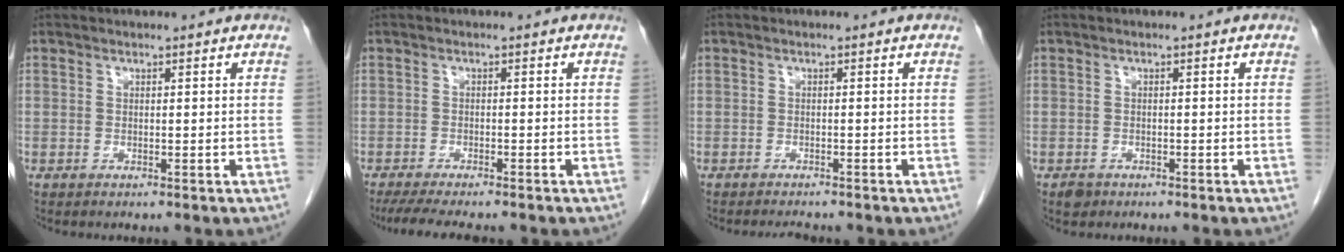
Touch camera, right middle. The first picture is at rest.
{"total": 8.5, "force": [-7.2, 1.2, 4.4], "torque": [-0.066, -0.015, -0.109]}
{"total": 2.4, "force": [-2.2, 0.3, 0.7], "torque": [-0.014, -0.008, -0.029]}
{"total": 1.3, "force": [-0.9, 0.9, 0.3], "torque": [-0.008, 0.002, -0.012]}